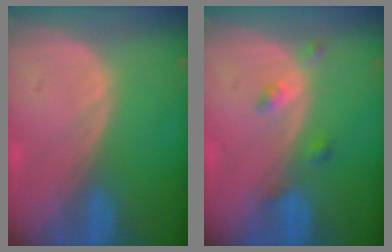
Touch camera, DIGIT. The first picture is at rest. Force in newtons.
{"total": 2.5, "press": 2.5, "slide": 0.2}